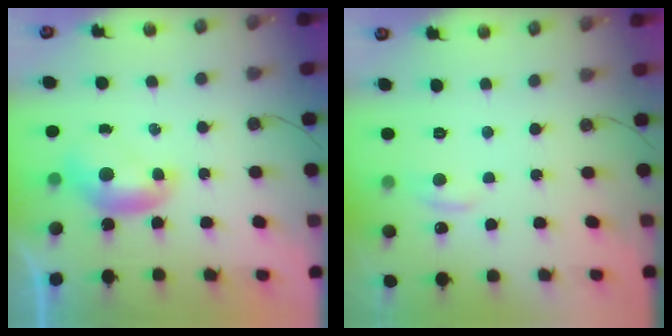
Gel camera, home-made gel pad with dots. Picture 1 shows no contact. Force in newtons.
{"total": 1.4, "press": 1.1, "slide": 0.9}